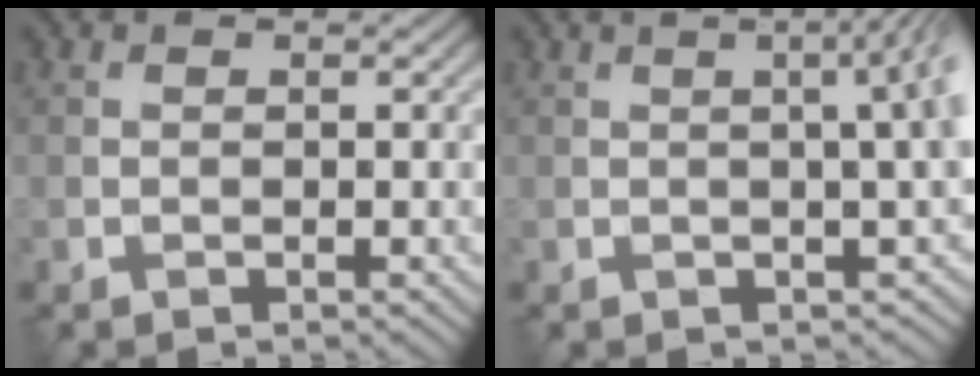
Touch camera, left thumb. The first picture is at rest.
{"total": 7.6, "force": [0.7, 2.6, 7.1], "torque": [-0.029, 0.032, -0.002]}